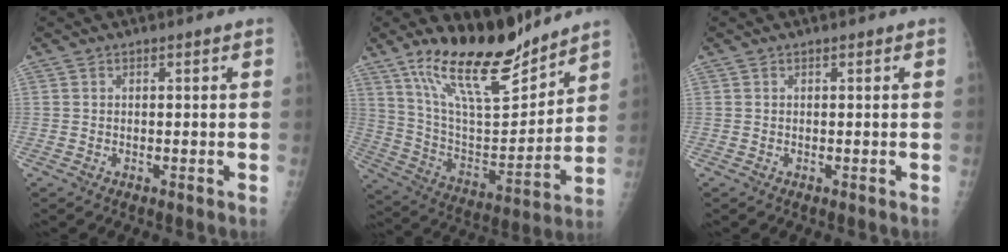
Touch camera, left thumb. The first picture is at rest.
{"total": 18.8, "force": [14.8, 5.6, 10.2], "torque": [-0.138, -0.096, 0.269]}
{"total": 0.0}